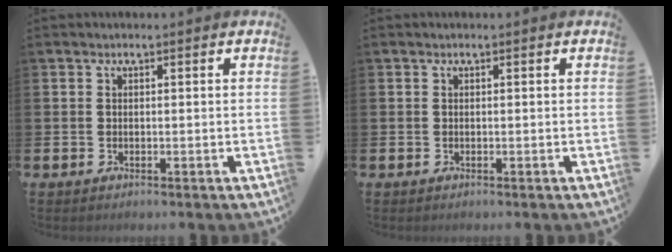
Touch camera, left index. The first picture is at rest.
{"total": 0.0}